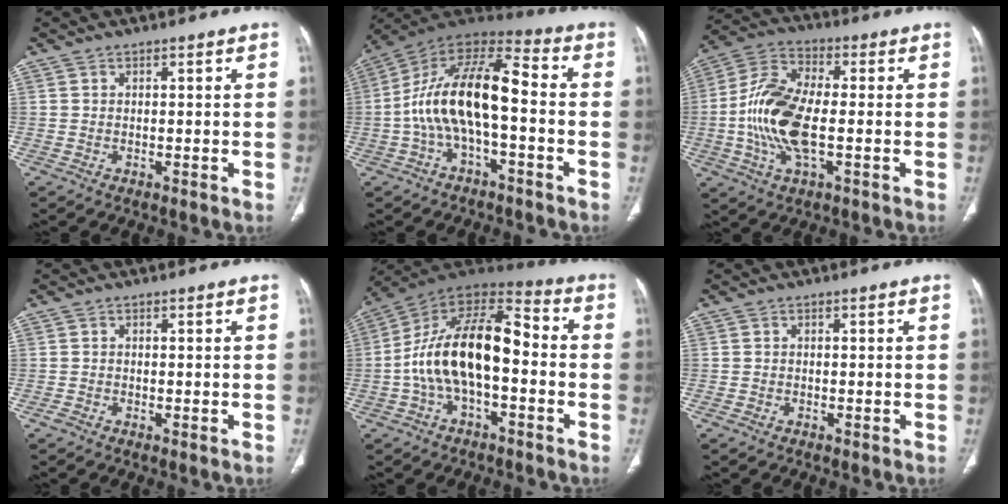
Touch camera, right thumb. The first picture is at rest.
{"total": 16.6, "force": [-2.3, 6.9, 14.9], "torque": [-0.270, 0.058, -0.049]}
{"total": 14.3, "force": [-1.4, 5.7, 13.0], "torque": [-0.287, 0.012, -0.031]}
{"total": 1.1, "force": [-0.5, 0.5, 0.8], "torque": [-0.016, -0.002, -0.011]}
{"total": 18.8, "force": [-2.4, 9.3, 16.2], "torque": [-0.276, 0.051, -0.047]}
{"total": 0.7, "force": [-0.3, 0.5, 0.3], "torque": [-0.004, 0.001, -0.007]}